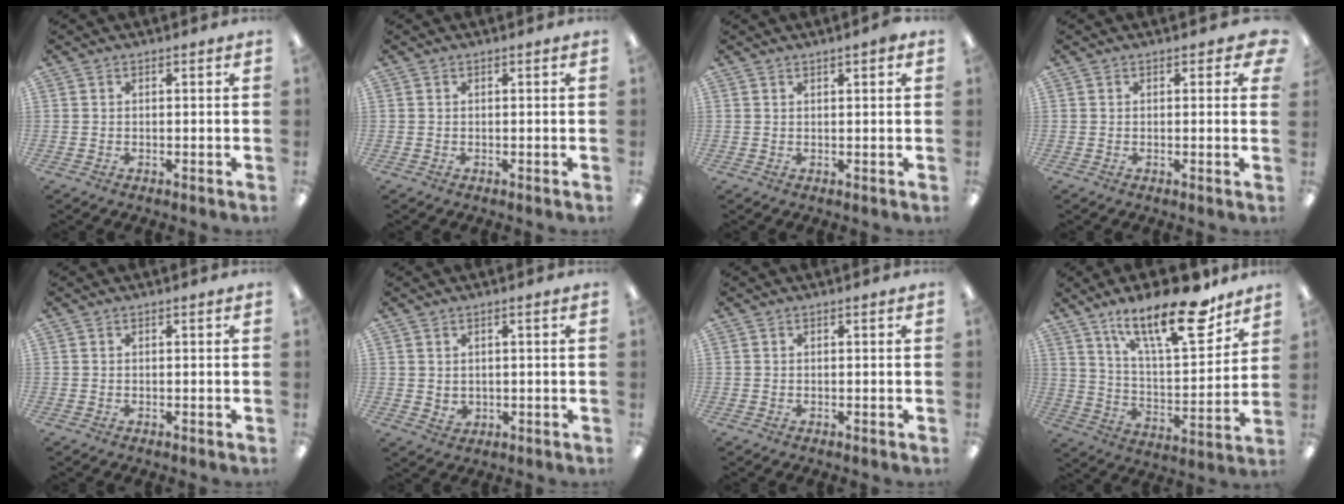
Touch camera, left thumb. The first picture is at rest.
{"total": 0.0}
{"total": 2.0, "force": [1.3, 0.4, 1.4], "torque": [-0.022, 0.000, 0.020]}
{"total": 1.7, "force": [0.7, 0.9, 1.3], "torque": [-0.011, -0.003, 0.008]}
{"total": 0.0}
{"total": 2.0, "force": [0.9, 1.7, 0.7], "torque": [-0.008, -0.003, 0.015]}
{"total": 0.0}
{"total": 22.3, "force": [15.2, 6.9, 14.8], "torque": [-0.236, -0.086, 0.250]}